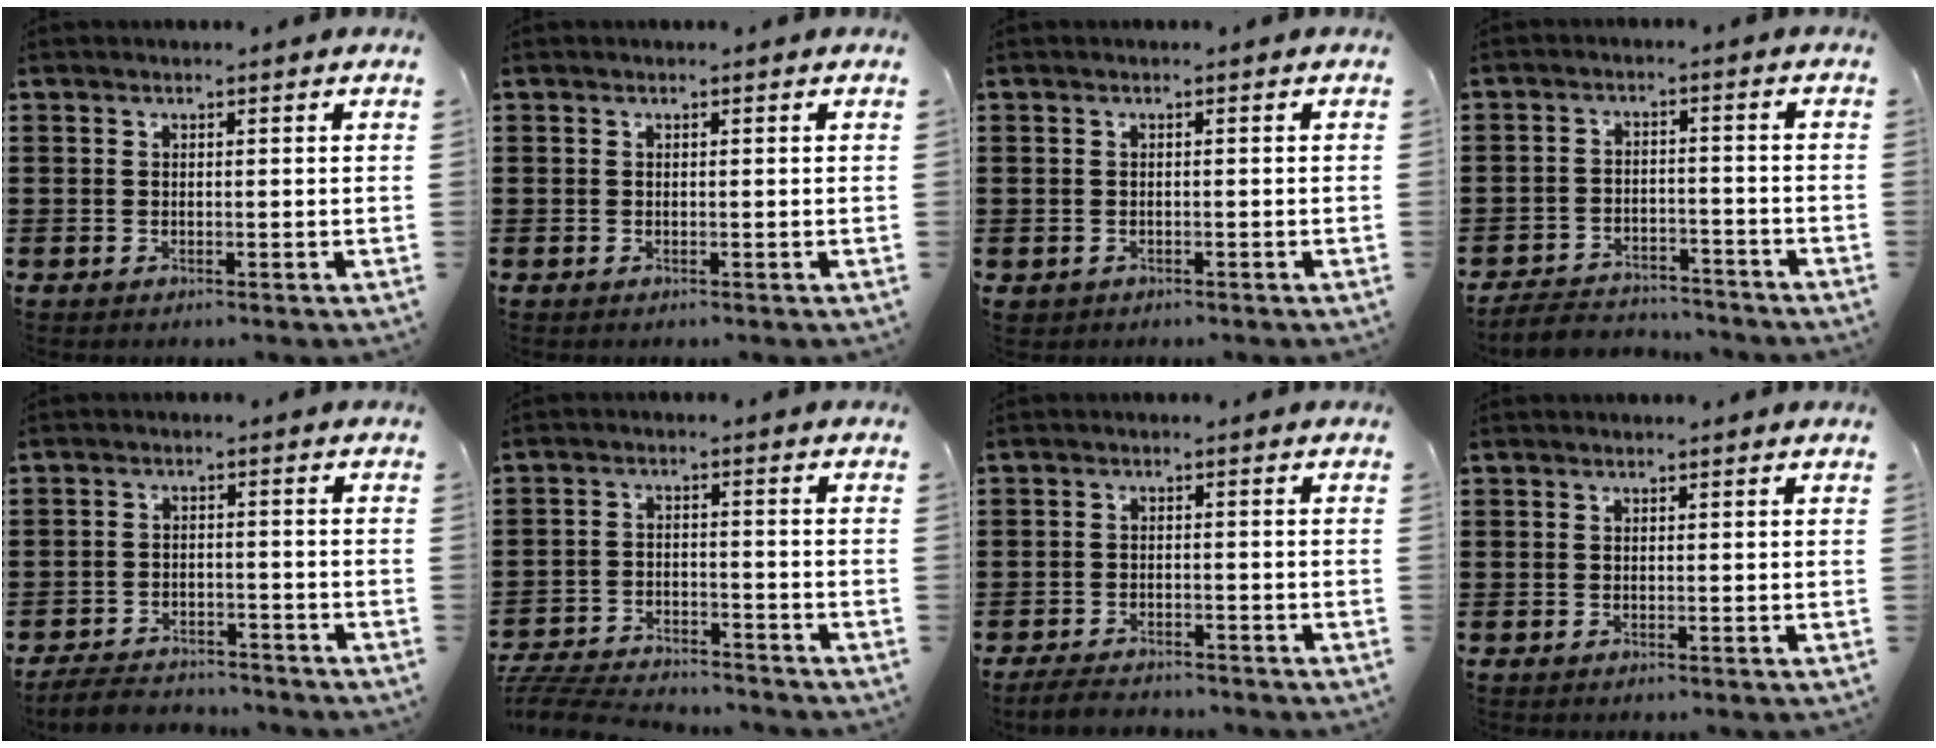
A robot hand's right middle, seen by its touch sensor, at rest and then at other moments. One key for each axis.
{"total": 0.0}
{"total": 0.6, "fx": -0.3, "fy": 0.4, "fz": 0.0, "tx": -0.001, "ty": 0.005, "tz": -0.009}
{"total": 4.4, "fx": -4.3, "fy": 1.0, "fz": 0.1, "tx": -0.010, "ty": 0.009, "tz": -0.092}
{"total": 4.1, "fx": -4.0, "fy": 0.9, "fz": 0.1, "tx": -0.010, "ty": 0.007, "tz": -0.087}
{"total": 6.2, "fx": -6.0, "fy": 0.8, "fz": 1.0, "tx": -0.030, "ty": 0.008, "tz": -0.124}
{"total": 3.2, "fx": -3.1, "fy": 0.7, "fz": 0.2, "tx": -0.014, "ty": 0.001, "tz": -0.069}
{"total": 0.0}